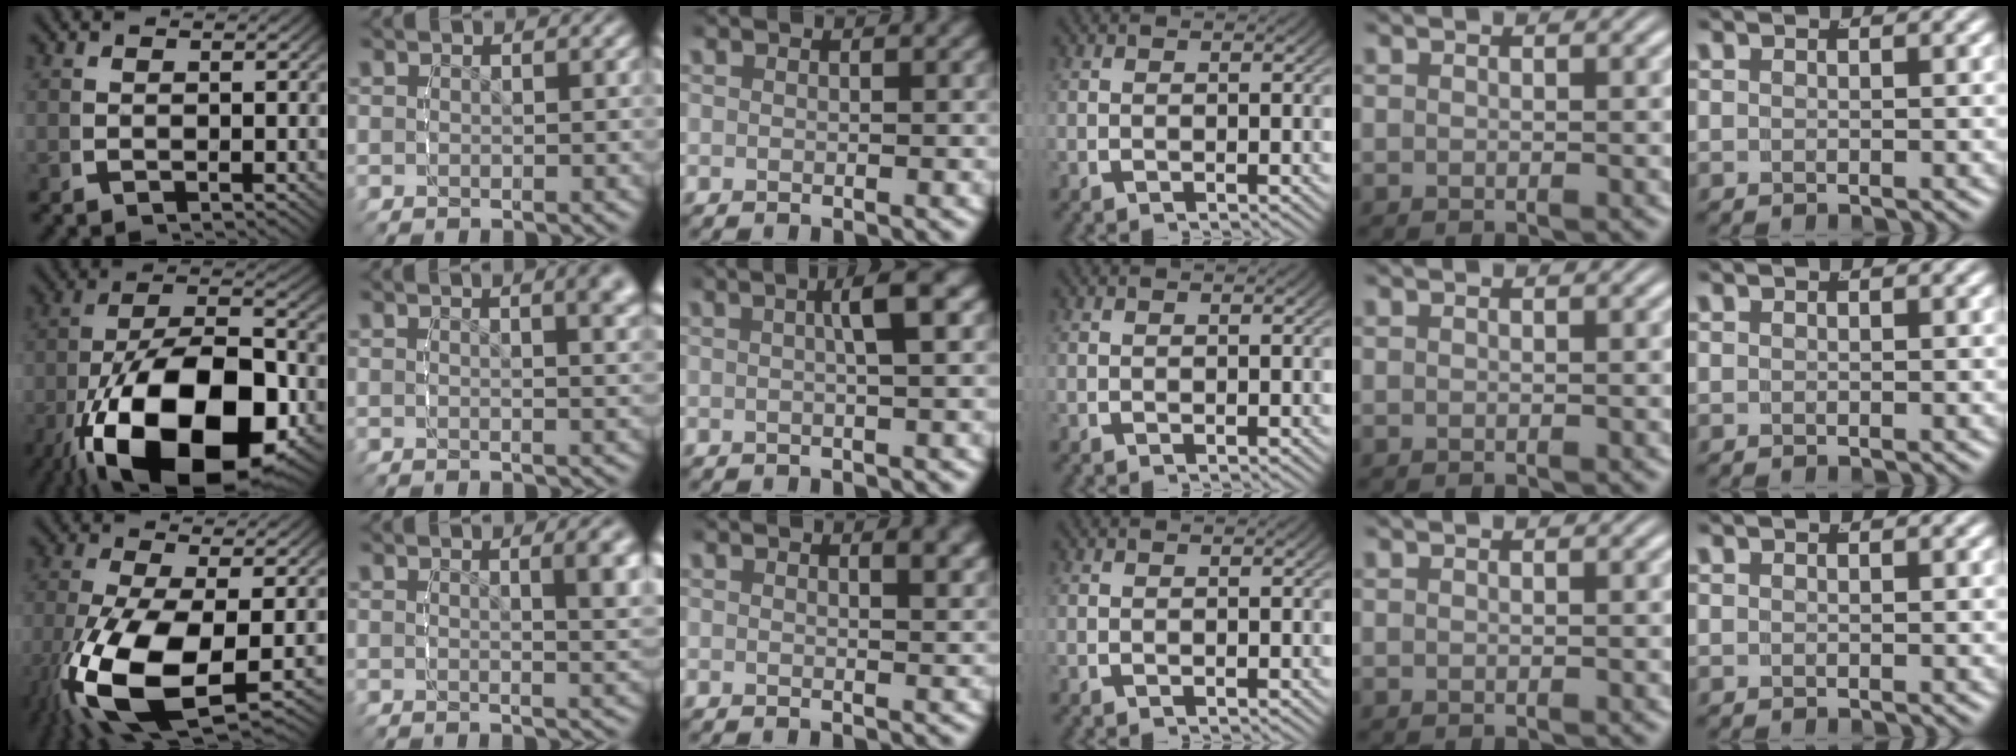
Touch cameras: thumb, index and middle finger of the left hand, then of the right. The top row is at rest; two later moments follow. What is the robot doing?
{"motion": "lift_and_place", "object": "screwdriver"}